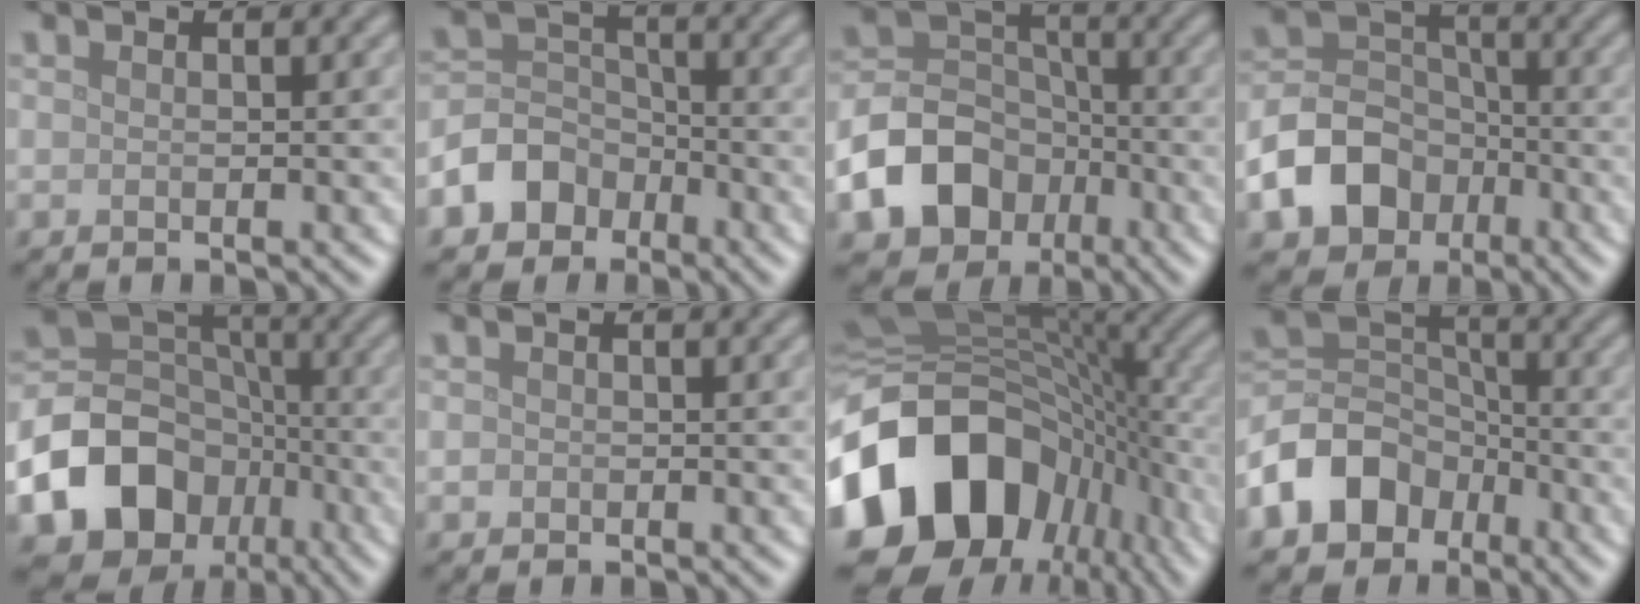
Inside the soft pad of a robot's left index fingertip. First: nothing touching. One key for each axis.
{"total": 4.9, "fx": -2.8, "fy": 3.8, "fz": 1.5, "tx": -0.017, "ty": 0.007, "tz": -0.063}
{"total": 9.9, "fx": -4.5, "fy": 7.6, "fz": 4.4, "tx": -0.079, "ty": -0.006, "tz": -0.102}
{"total": 7.9, "fx": -3.6, "fy": 6.0, "fz": 3.7, "tx": -0.063, "ty": -0.001, "tz": -0.078}
{"total": 12.8, "fx": -5.7, "fy": 10.1, "fz": 5.5, "tx": -0.125, "ty": -0.005, "tz": -0.102}
{"total": 0.6, "fx": -0.3, "fy": 0.5, "fz": 0.1, "tx": 0.001, "ty": -0.004, "tz": -0.006}
{"total": 18.6, "fx": -6.5, "fy": 13.4, "fz": 11.2, "tx": -0.251, "ty": -0.032, "tz": -0.106}
{"total": 7.9, "fx": -4.2, "fy": 5.8, "fz": 3.4, "tx": -0.059, "ty": 0.004, "tz": -0.091}